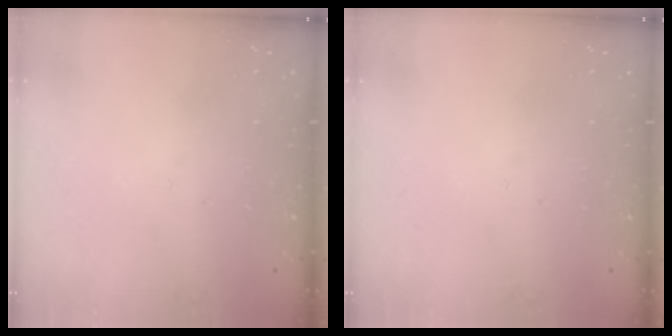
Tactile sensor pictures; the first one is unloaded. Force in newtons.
{"total": 0.0}